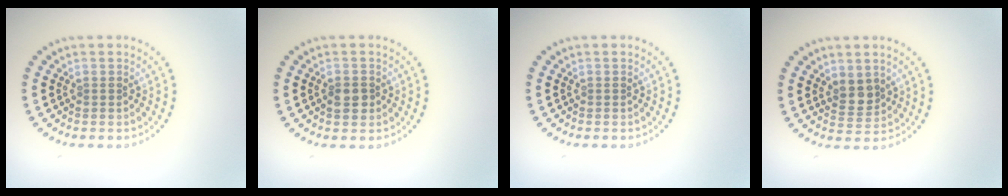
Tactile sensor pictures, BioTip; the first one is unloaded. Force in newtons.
{"total": 1.6, "press": 1.6, "slide": 0.3}
{"total": 0.0}
{"total": 2.0, "press": 1.8, "slide": 0.9}